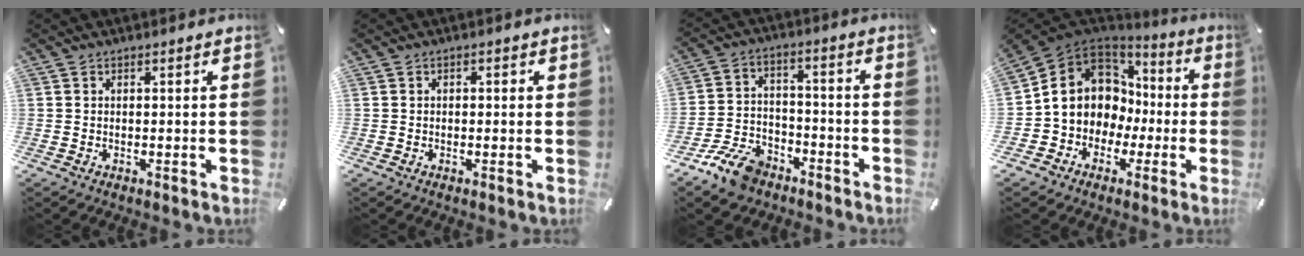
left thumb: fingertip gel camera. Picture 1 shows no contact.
{"total": 0.7, "force": [-0.2, 0.5, 0.4], "torque": [-0.007, 0.003, -0.005]}
{"total": 10.7, "force": [-7.4, 6.1, 4.6], "torque": [-0.083, 0.049, -0.135]}
{"total": 11.7, "force": [-0.4, 11.1, 3.7], "torque": [-0.088, -0.009, 0.001]}